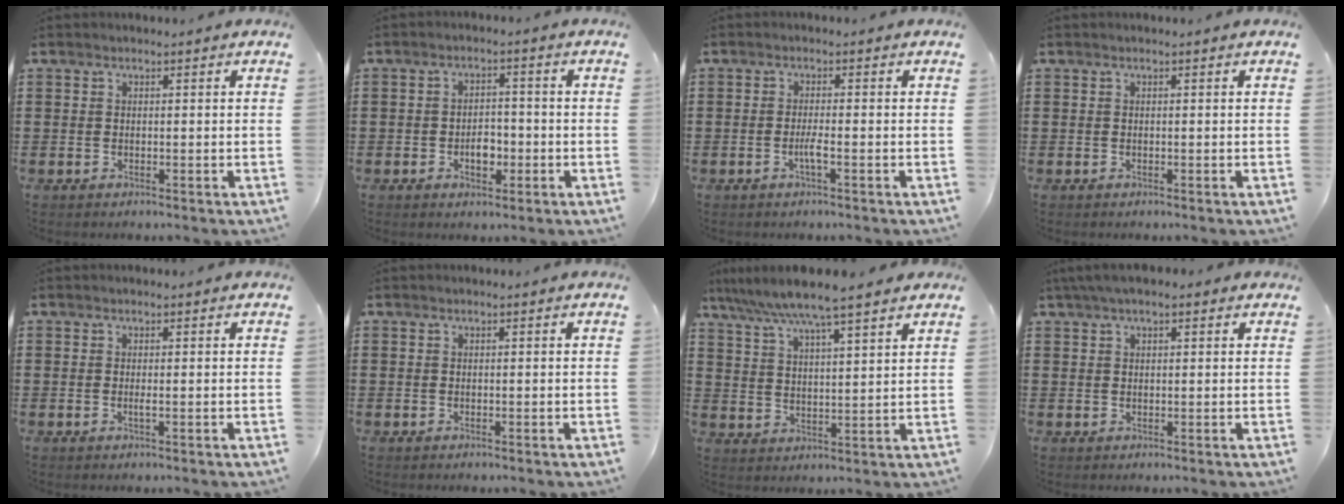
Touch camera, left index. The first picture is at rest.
{"total": 3.5, "force": [-1.2, 2.1, 2.6], "torque": [-0.041, 0.002, -0.026]}
{"total": 2.3, "force": [-1.0, 0.1, 2.1], "torque": [-0.043, -0.003, -0.020]}
{"total": 0.0}
{"total": 0.8, "force": [-0.1, -0.1, 0.8], "torque": [-0.014, -0.005, -0.002]}
{"total": 0.0}
{"total": 6.8, "force": [5.9, 0.2, 3.3], "torque": [-0.085, -0.023, 0.102]}
{"total": 2.6, "force": [1.7, 1.4, 1.5], "torque": [-0.035, 0.010, 0.030]}